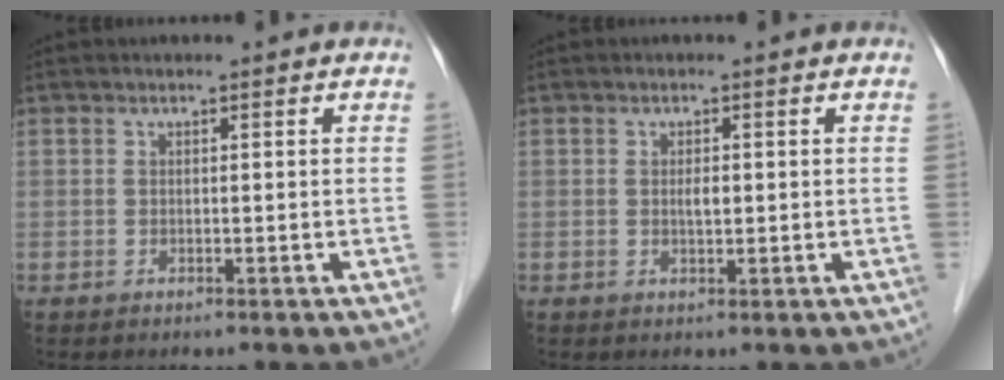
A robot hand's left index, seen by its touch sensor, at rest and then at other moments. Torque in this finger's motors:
{"motor_torque": [0.13, -0.09, 0.04, 0.04]}